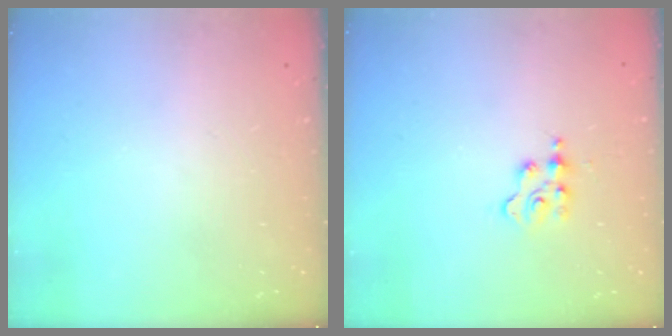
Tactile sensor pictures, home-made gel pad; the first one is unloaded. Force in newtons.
{"total": 2.3, "press": 2.3, "slide": 0.3}